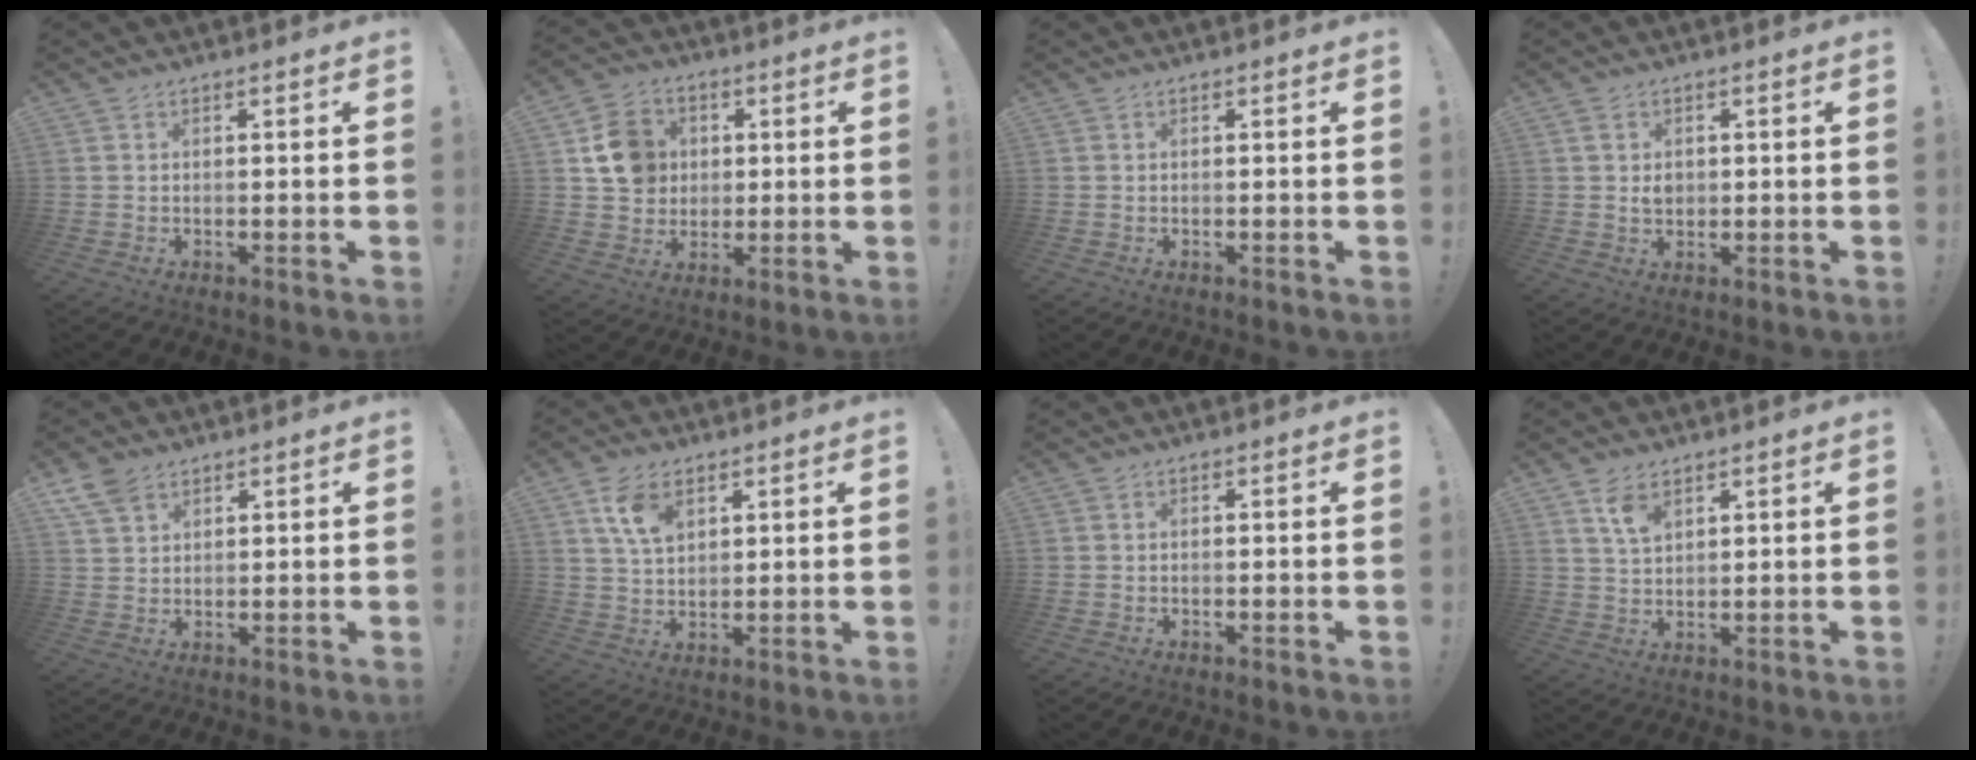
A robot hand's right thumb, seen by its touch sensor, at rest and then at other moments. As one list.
[{"total": 11.4, "force": [2.5, 10.2, 4.4], "torque": [-0.056, -0.003, 0.057]}, {"total": 0.0}, {"total": 3.2, "force": [0.5, 2.6, 1.9], "torque": [-0.018, -0.002, 0.004]}, {"total": 6.1, "force": [4.2, 3.5, 2.9], "torque": [-0.050, -0.017, 0.080]}, {"total": 8.2, "force": [4.3, 5.0, 5.0], "torque": [-0.076, -0.015, 0.079]}, {"total": 0.5, "force": [-0.3, 0.4, 0.1], "torque": [-0.009, 0.004, -0.004]}, {"total": 5.5, "force": [3.4, 2.8, 3.2], "torque": [-0.048, -0.020, 0.060]}]